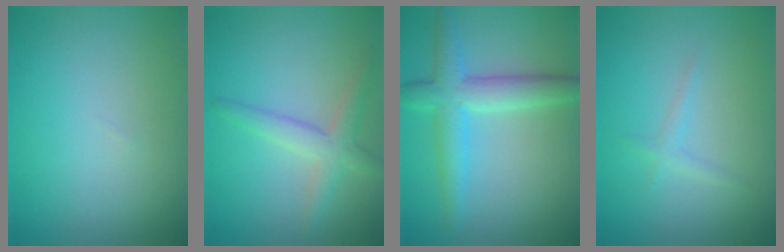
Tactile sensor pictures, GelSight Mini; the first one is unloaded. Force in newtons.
{"total": 2.8, "press": 2.7, "slide": 0.3}
{"total": 3.5, "press": 3.5, "slide": 0.2}
{"total": 0.9, "press": 0.9, "slide": 0.1}